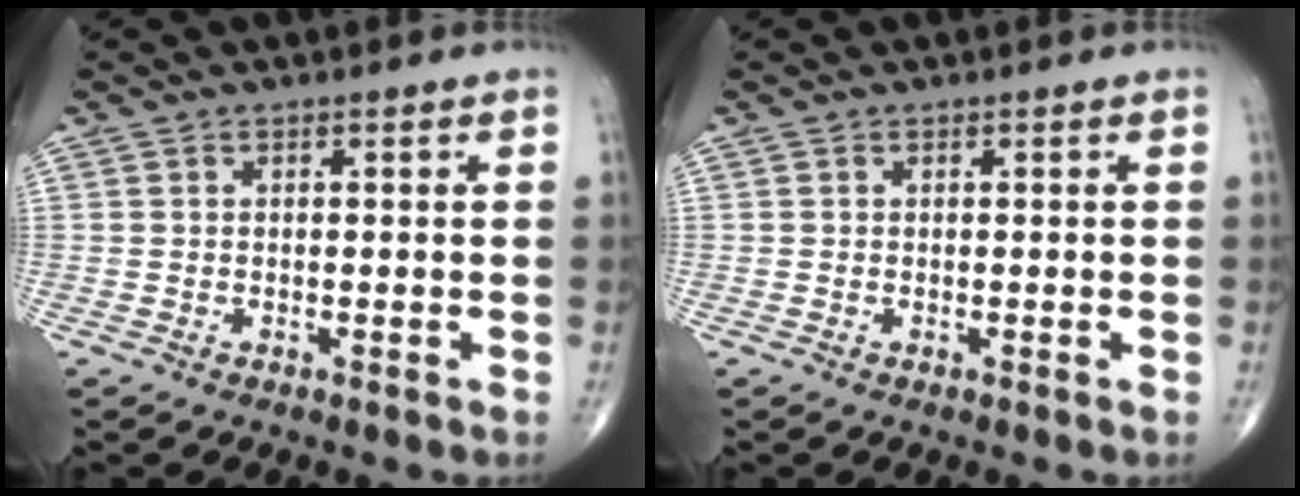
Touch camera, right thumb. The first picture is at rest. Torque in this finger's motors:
{"motor_torque": [0.21, 0.04, 0.32, 0.09, -0.07]}